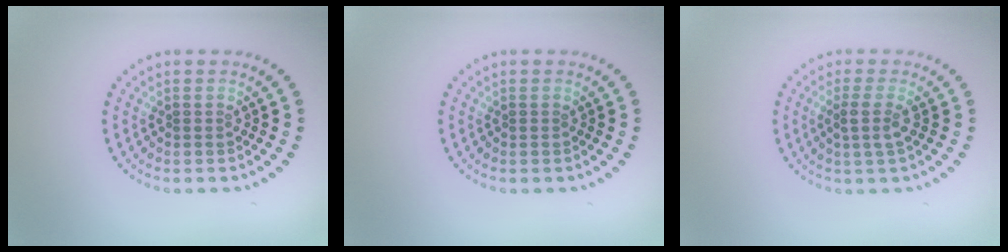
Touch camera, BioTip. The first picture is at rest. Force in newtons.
{"total": 0.0}
{"total": 1.9, "press": 1.4, "slide": 1.3}